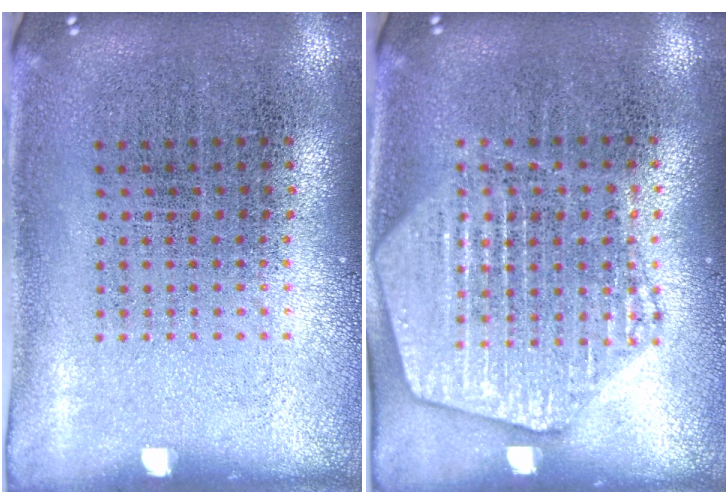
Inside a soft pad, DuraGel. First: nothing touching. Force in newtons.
{"total": 1.6, "press": 1.6, "slide": 0.2}